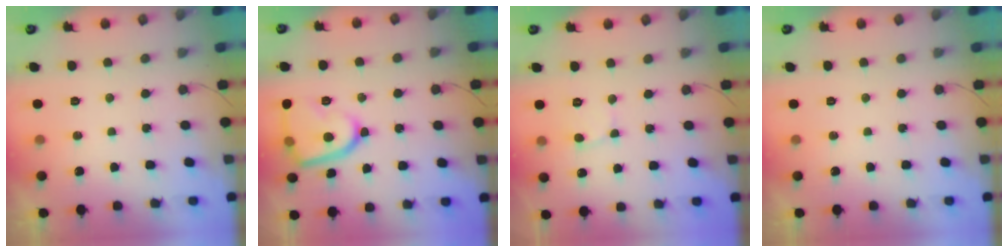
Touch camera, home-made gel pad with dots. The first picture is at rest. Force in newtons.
{"total": 14.7, "press": 14.6, "slide": 1.1}
{"total": 3.0, "press": 3.0, "slide": 0.3}
{"total": 0.0}